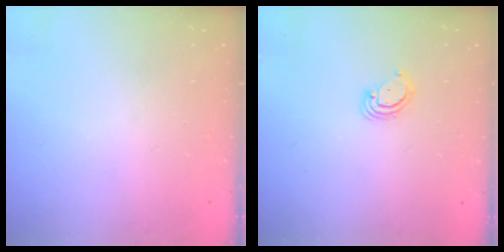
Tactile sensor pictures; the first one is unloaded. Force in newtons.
{"total": 2.9, "press": 2.9, "slide": 0.2}